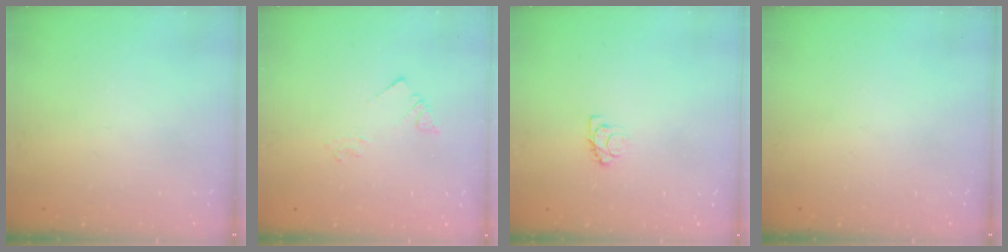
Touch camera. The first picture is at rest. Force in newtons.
{"total": 2.1, "press": 2.1, "slide": 0.3}
{"total": 3.6, "press": 3.6, "slide": 0.4}
{"total": 0.0}